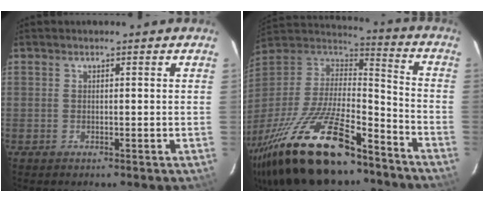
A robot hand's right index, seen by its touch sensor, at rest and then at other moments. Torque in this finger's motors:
{"motor_torque": [1.64, -0.50, 1.05, 0.21]}